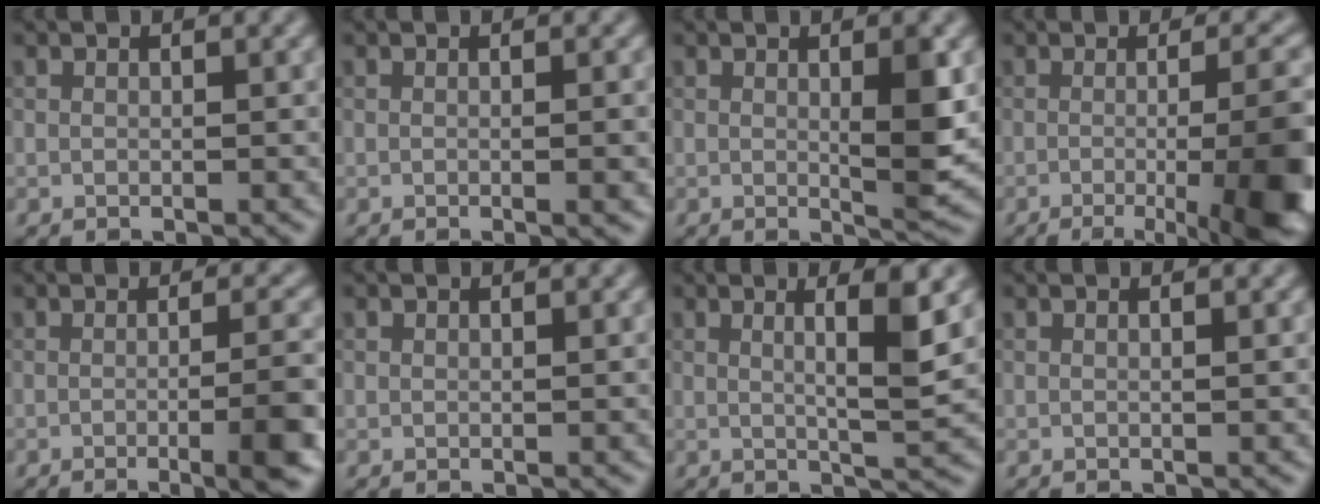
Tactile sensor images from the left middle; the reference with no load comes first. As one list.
[{"total": 1.9, "force": [-0.1, 0.7, 1.8], "torque": [-0.011, 0.007, -0.009]}, {"total": 3.1, "force": [0.3, 0.2, 3.0], "torque": [-0.044, -0.007, 0.016]}, {"total": 11.8, "force": [-2.3, 3.2, 11.1], "torque": [-0.103, 0.003, -0.011]}, {"total": 6.3, "force": [-1.5, 1.4, 6.0], "torque": [-0.064, 0.002, -0.010]}, {"total": 0.0}, {"total": 4.2, "force": [1.0, 0.2, 4.1], "torque": [-0.062, -0.001, 0.026]}, {"total": 0.6, "force": [0.1, 0.3, 0.5], "torque": [0.002, 0.003, -0.006]}]